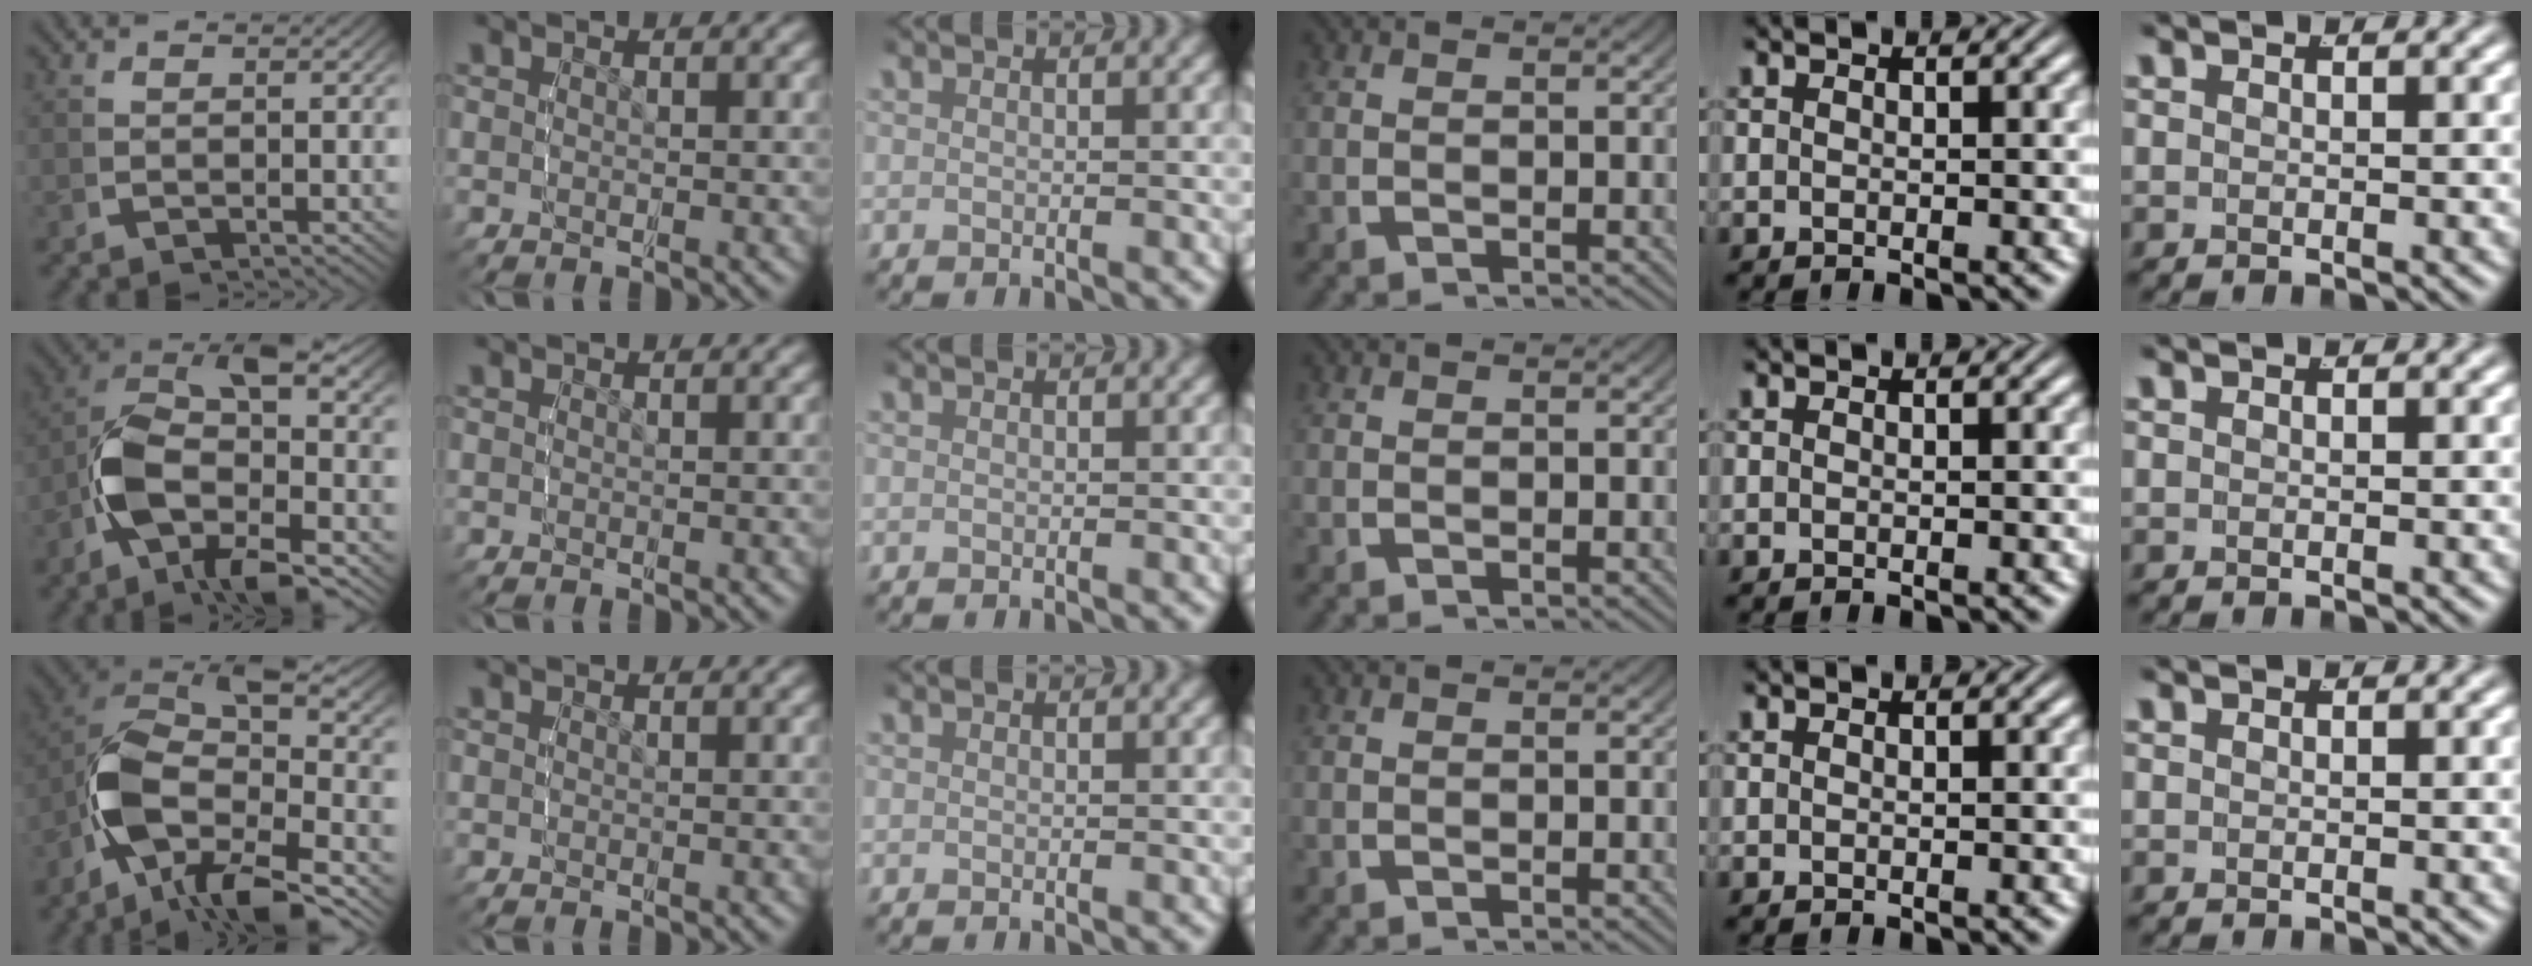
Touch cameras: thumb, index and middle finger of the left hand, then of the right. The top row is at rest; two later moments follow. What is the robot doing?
{"motion": "lift_and_place", "object": "glasses"}